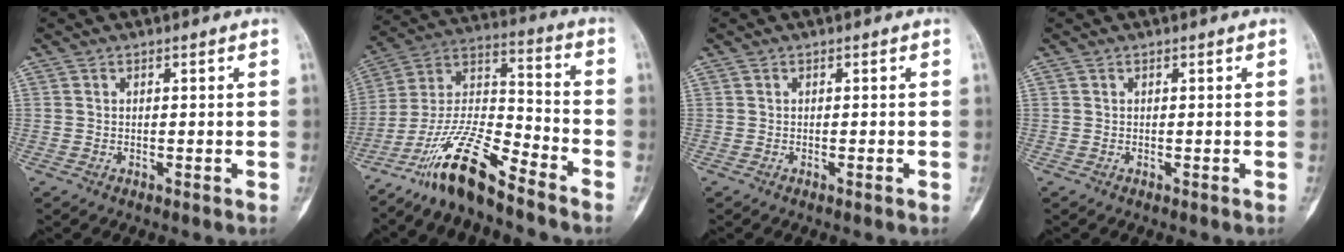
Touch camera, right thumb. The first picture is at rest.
{"total": 15.2, "force": [-11.6, 3.1, 9.3], "torque": [-0.183, 0.081, -0.223]}
{"total": 0.6, "force": [-0.3, 0.0, 0.5], "torque": [-0.011, -0.001, -0.002]}
{"total": 0.0}